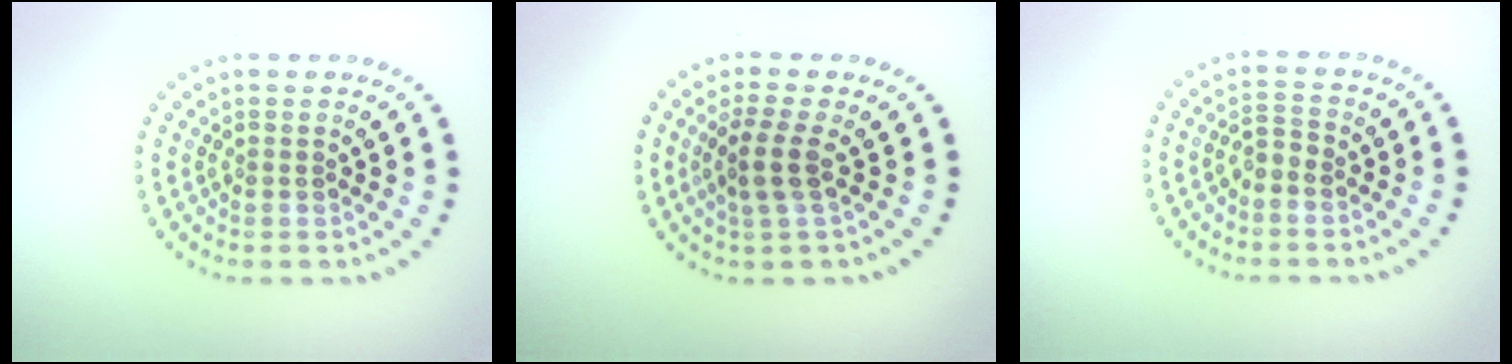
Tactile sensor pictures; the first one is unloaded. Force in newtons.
{"total": 2.6, "press": 2.0, "slide": 1.5}
{"total": 1.3, "press": 1.2, "slide": 0.6}